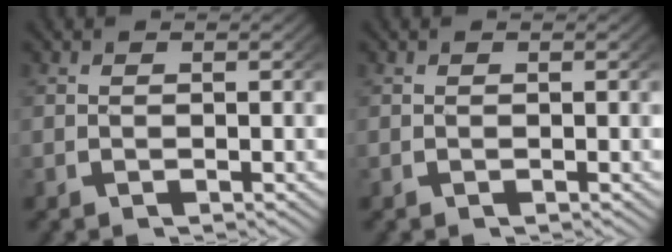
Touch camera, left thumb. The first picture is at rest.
{"total": 0.0}